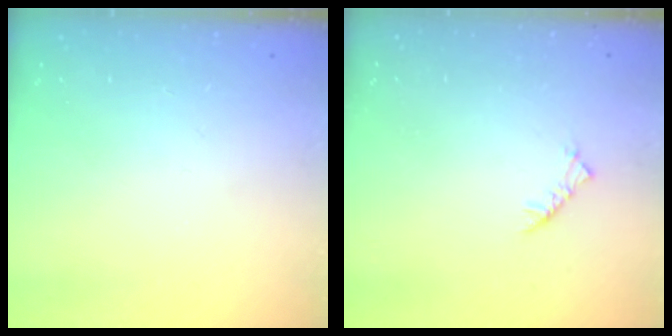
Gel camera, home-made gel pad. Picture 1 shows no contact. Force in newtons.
{"total": 2.5, "press": 2.4, "slide": 0.7}